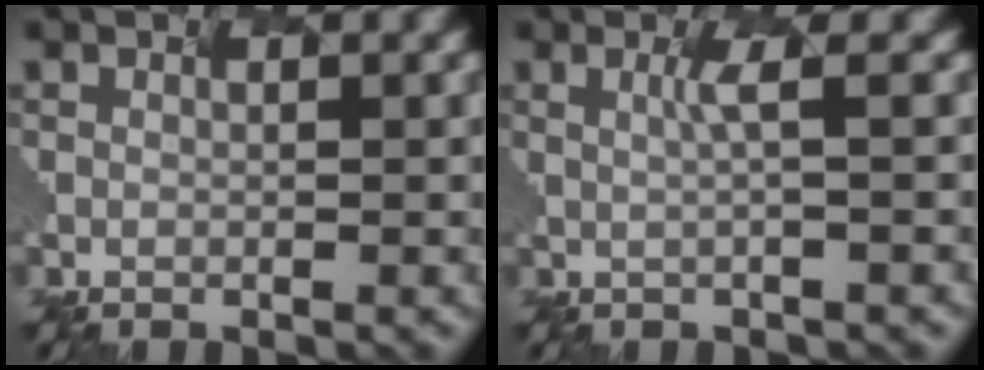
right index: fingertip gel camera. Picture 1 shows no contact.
{"total": 1.5, "force": [-1.0, -0.9, 0.8], "torque": [-0.034, -0.001, 0.017]}